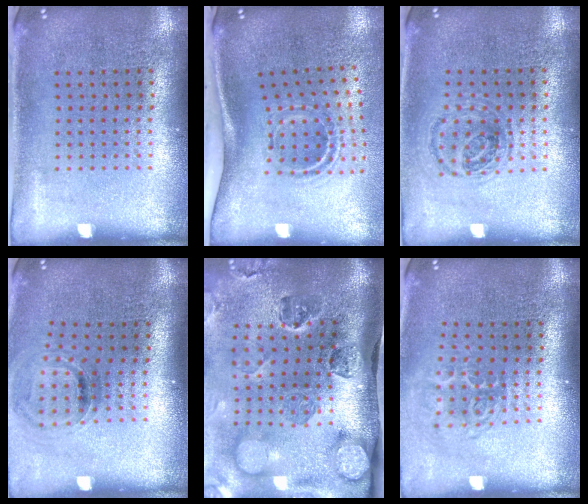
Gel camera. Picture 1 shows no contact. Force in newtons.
{"total": 2.2, "press": 1.2, "slide": 1.8}
{"total": 0.9, "press": 0.9, "slide": 0.3}
{"total": 1.0, "press": 0.9, "slide": 0.4}
{"total": 4.8, "press": 3.5, "slide": 3.4}
{"total": 1.7, "press": 1.1, "slide": 1.3}